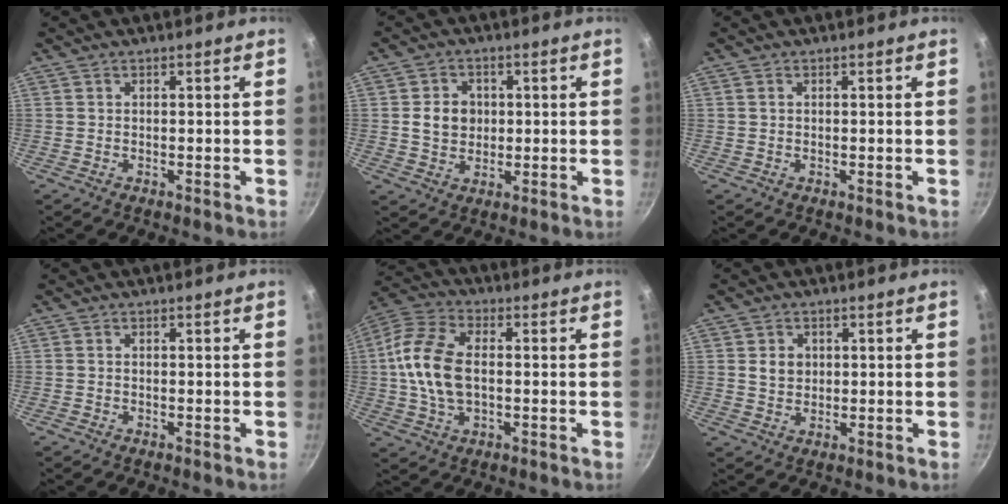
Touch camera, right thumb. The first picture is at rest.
{"total": 6.1, "force": [0.6, 5.1, 3.2], "torque": [-0.031, 0.003, 0.009]}
{"total": 0.5, "force": [0.2, 0.4, 0.3], "torque": [-0.005, 0.001, 0.003]}
{"total": 0.0}
{"total": 12.9, "force": [-0.1, 7.6, 10.4], "torque": [-0.200, 0.025, -0.015]}
{"total": 3.6, "force": [0.7, 3.0, 1.8], "torque": [-0.016, 0.001, 0.012]}